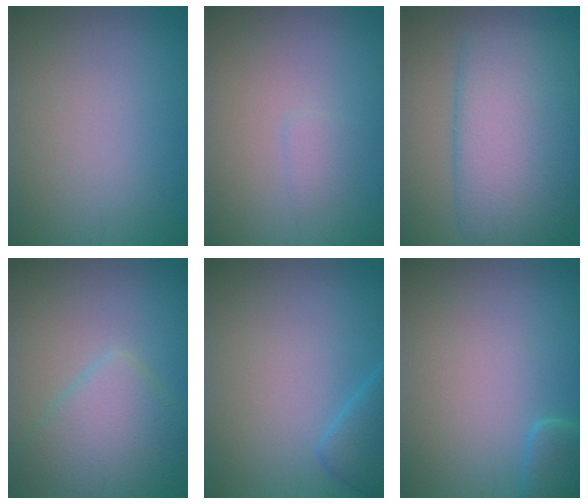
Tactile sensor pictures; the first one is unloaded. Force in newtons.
{"total": 0.9, "press": 0.9, "slide": 0.1}
{"total": 9.8, "press": 9.8, "slide": 0.3}
{"total": 4.9, "press": 4.9, "slide": 0.2}
{"total": 2.7, "press": 2.7, "slide": 0.2}
{"total": 2.3, "press": 2.3, "slide": 0.2}